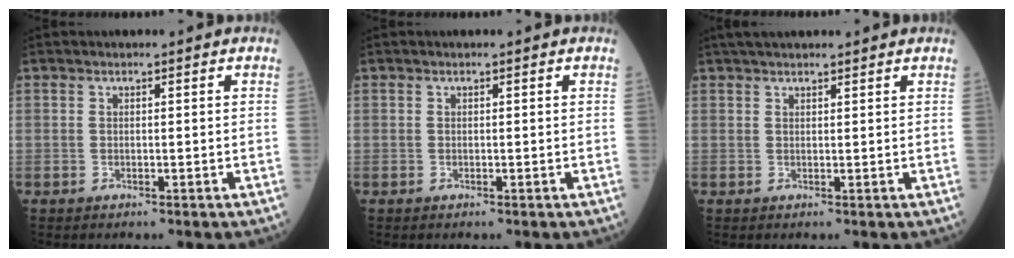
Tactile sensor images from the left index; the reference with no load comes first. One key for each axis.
{"total": 0.0}
{"total": 6.1, "fx": 5.3, "fy": 1.0, "fz": 2.8, "tx": -0.040, "ty": 0.039, "tz": 0.081}